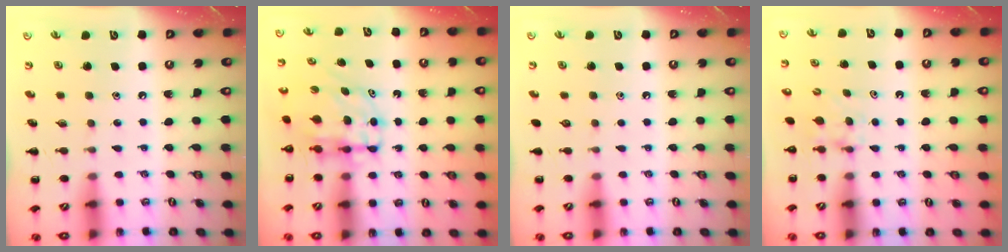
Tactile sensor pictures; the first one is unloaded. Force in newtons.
{"total": 6.7, "press": 6.6, "slide": 0.9}
{"total": 0.0}
{"total": 3.3, "press": 3.0, "slide": 1.3}